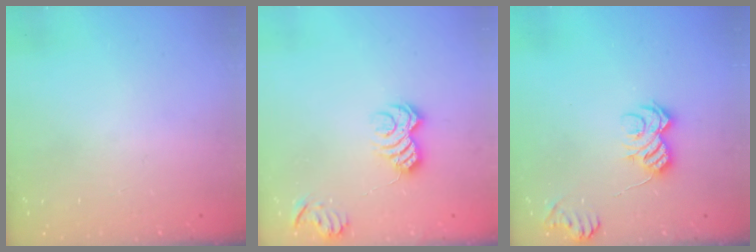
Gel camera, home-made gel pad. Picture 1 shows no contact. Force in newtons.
{"total": 7.5, "press": 7.5, "slide": 0.6}
{"total": 8.6, "press": 8.6, "slide": 0.7}